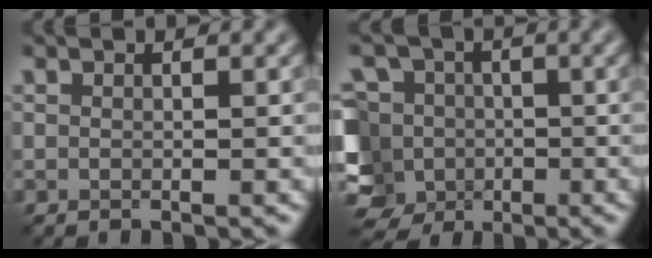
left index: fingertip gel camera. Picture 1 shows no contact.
{"total": 10.6, "force": [-3.7, 8.8, 4.6], "torque": [-0.105, 0.014, -0.094]}